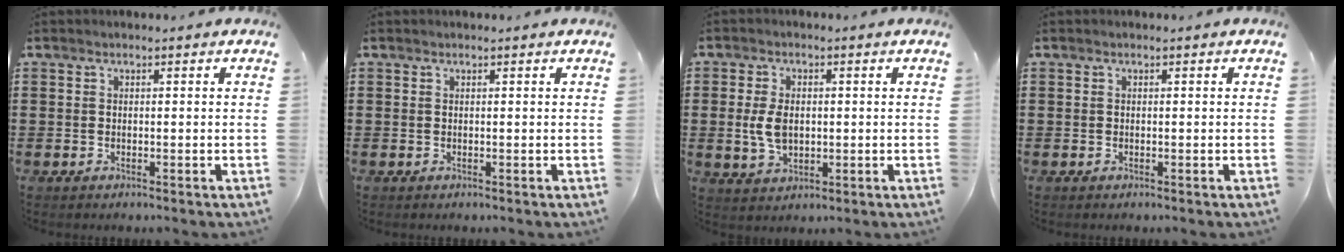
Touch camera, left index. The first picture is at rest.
{"total": 0.0}
{"total": 5.1, "force": [0.1, 3.2, 4.0], "torque": [-0.102, 0.002, -0.004]}
{"total": 0.0}